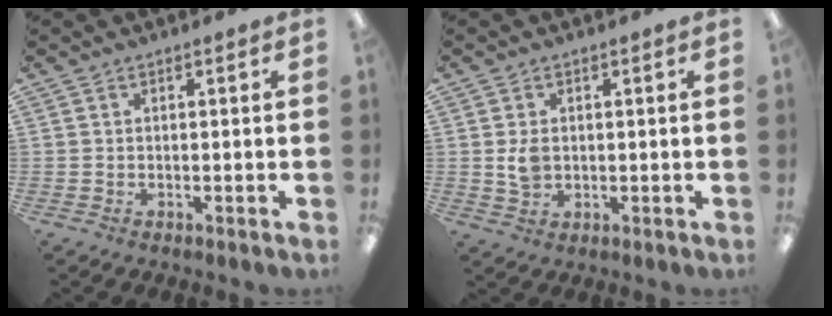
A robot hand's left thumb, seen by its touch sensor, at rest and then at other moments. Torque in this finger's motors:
{"motor_torque": [-0.19, 0.27, 0.37, -0.41, 0.17]}